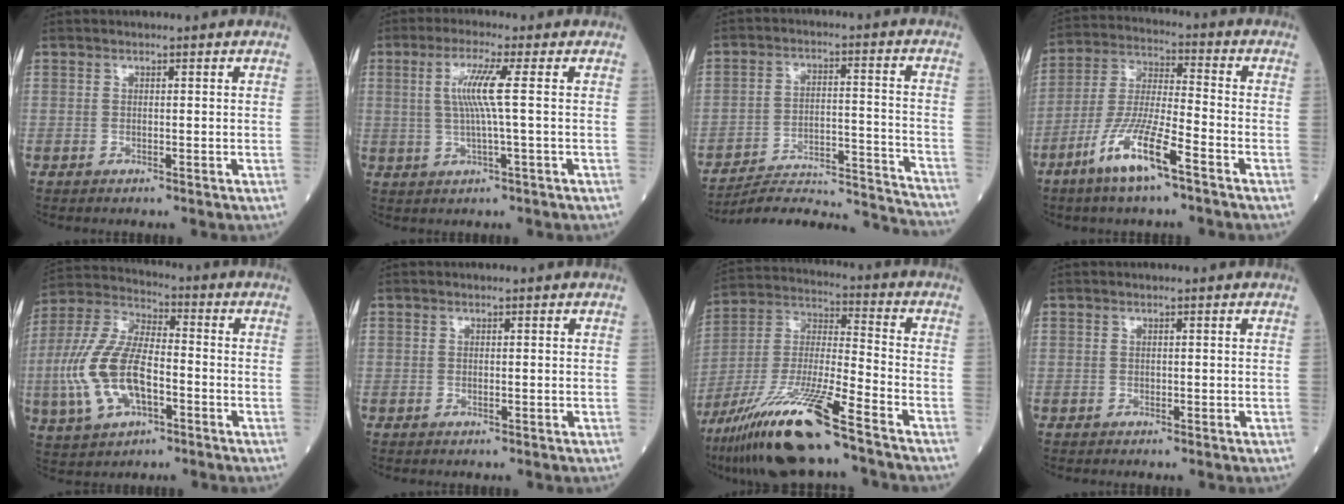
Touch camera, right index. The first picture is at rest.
{"total": 5.9, "force": [0.9, -0.8, 5.8], "torque": [-0.121, 0.004, 0.020]}
{"total": 19.0, "force": [-18.8, -0.1, 3.0], "torque": [-0.030, 0.018, -0.268]}
{"total": 11.2, "force": [-6.3, 1.0, 9.2], "torque": [-0.190, -0.013, -0.125]}
{"total": 14.3, "force": [-3.7, 6.4, 12.3], "torque": [-0.284, 0.006, -0.069]}
{"total": 0.0}
{"total": 18.7, "force": [-12.9, 1.1, 13.6], "torque": [-0.295, -0.040, -0.239]}
{"total": 0.0}